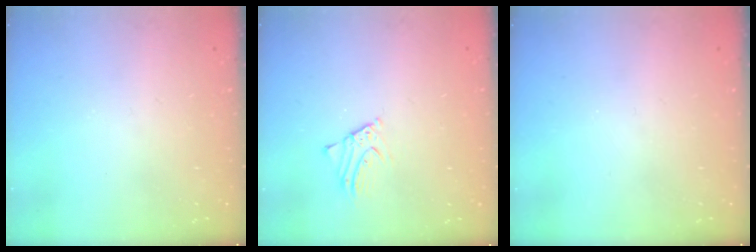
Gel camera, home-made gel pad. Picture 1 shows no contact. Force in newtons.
{"total": 2.4, "press": 2.4, "slide": 0.1}
{"total": 0.0}